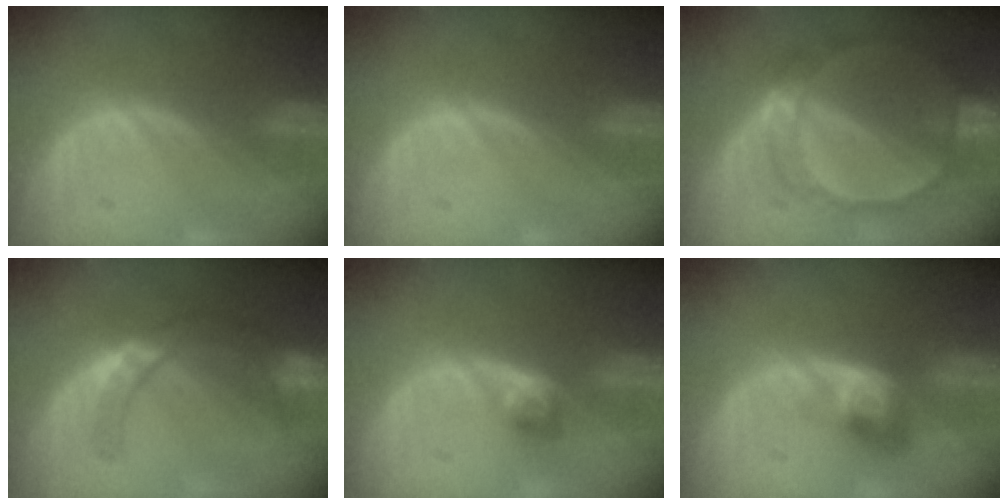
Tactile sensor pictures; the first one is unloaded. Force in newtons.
{"total": 0.0}
{"total": 7.3, "press": 6.4, "slide": 3.6}
{"total": 7.2, "press": 6.4, "slide": 3.3}
{"total": 2.4, "press": 2.3, "slide": 0.7}
{"total": 3.9, "press": 3.9, "slide": 0.3}